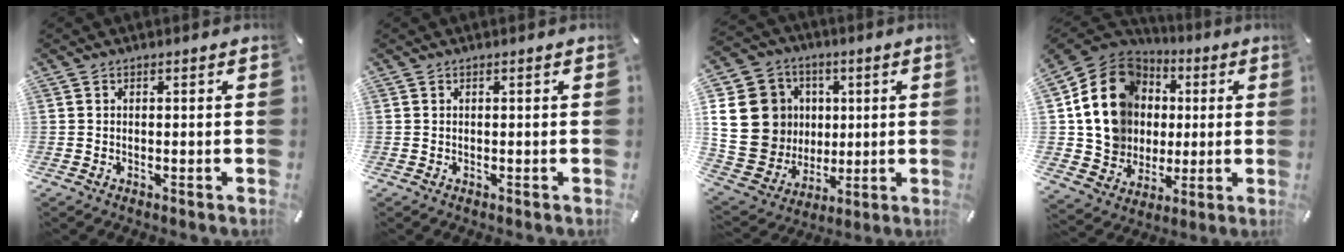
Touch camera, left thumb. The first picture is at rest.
{"total": 0.0}
{"total": 19.8, "force": [3.0, 18.0, 7.6], "torque": [-0.152, -0.008, 0.082]}
{"total": 17.8, "force": [2.7, 16.0, 7.2], "torque": [-0.145, -0.013, 0.063]}